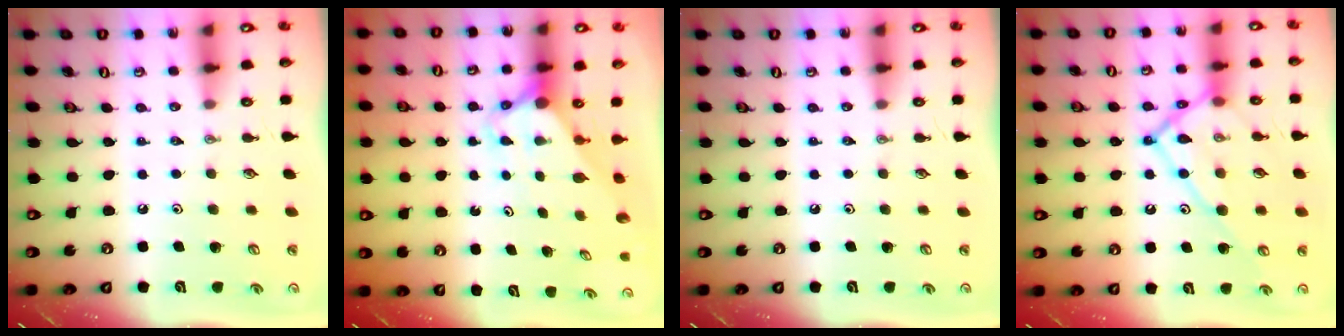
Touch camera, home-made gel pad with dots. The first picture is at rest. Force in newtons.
{"total": 2.9, "press": 2.9, "slide": 0.2}
{"total": 0.0}
{"total": 16.5, "press": 16.4, "slide": 1.8}